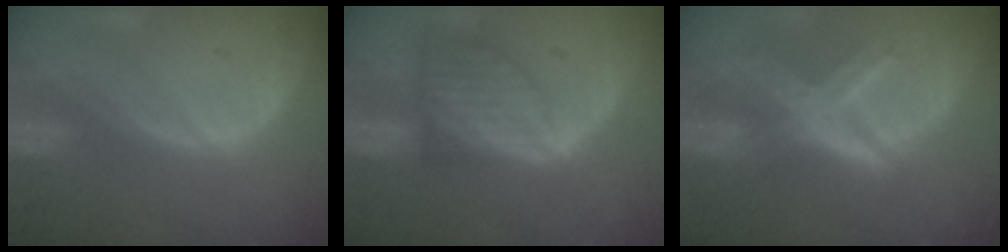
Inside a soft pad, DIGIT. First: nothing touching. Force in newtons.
{"total": 8.0, "press": 7.3, "slide": 3.2}
{"total": 8.5, "press": 7.3, "slide": 4.2}